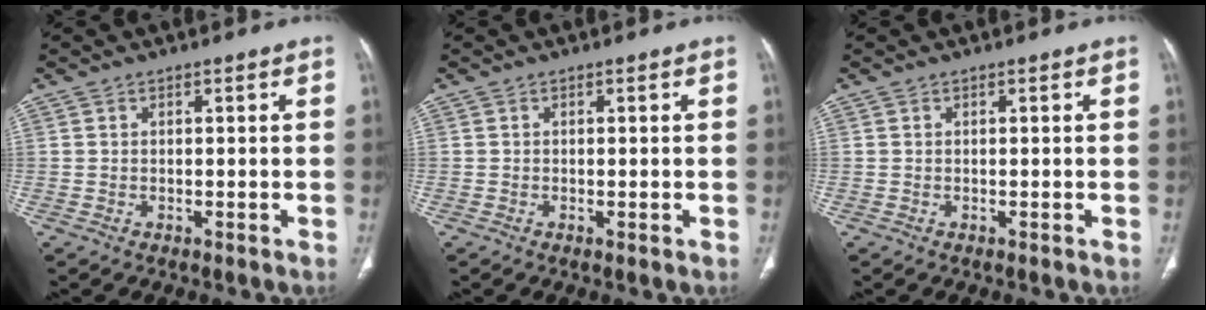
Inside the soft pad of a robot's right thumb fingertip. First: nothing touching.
{"total": 0.5, "force": [-0.1, 0.2, 0.5], "torque": [-0.013, -0.003, -0.002]}
{"total": 0.0}